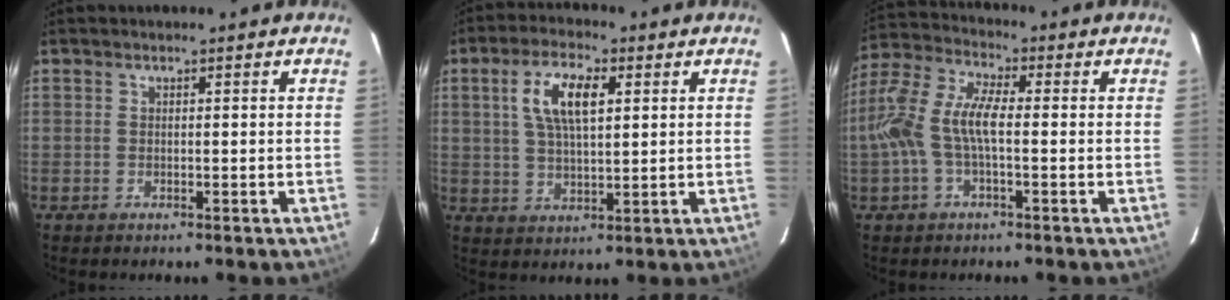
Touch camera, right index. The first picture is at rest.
{"total": 8.8, "force": [2.7, 3.5, 7.6], "torque": [-0.144, 0.012, 0.052]}
{"total": 11.1, "force": [-1.3, 4.1, 10.2], "torque": [-0.223, 0.015, -0.030]}